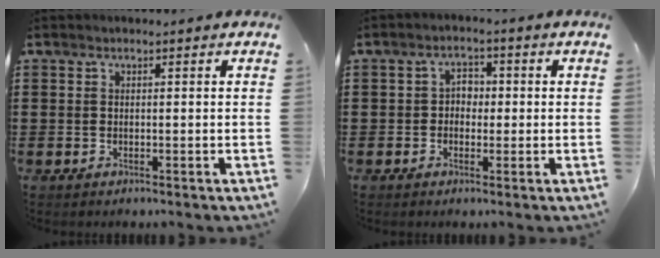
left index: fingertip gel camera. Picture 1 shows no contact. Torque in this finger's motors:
{"motor_torque": [0.09, 0.04, 0.03, 0.02]}